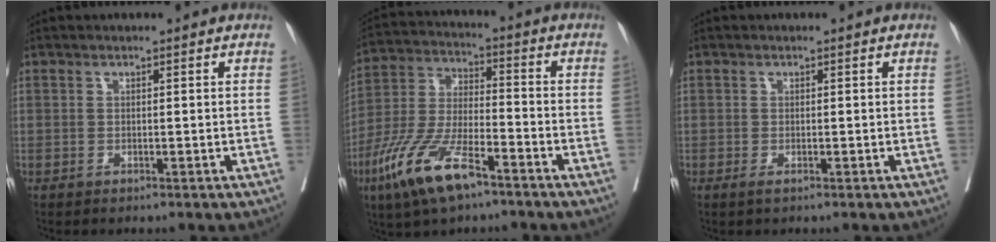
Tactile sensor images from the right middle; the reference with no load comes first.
{"total": 13.5, "force": [-8.0, 3.6, 10.2], "torque": [-0.214, -0.017, -0.151]}
{"total": 0.7, "force": [-0.4, 0.1, 0.6], "torque": [-0.013, -0.004, -0.005]}